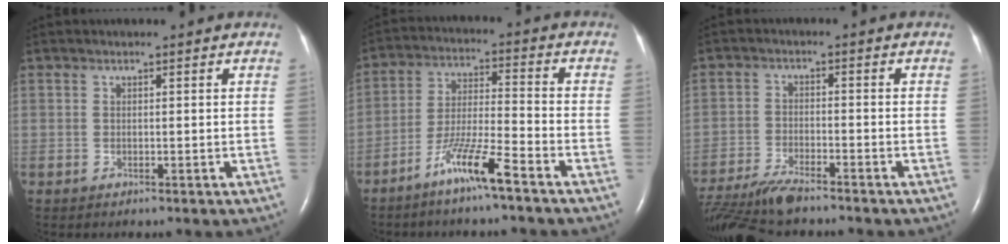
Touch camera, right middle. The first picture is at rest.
{"total": 8.6, "force": [-6.0, -0.2, 6.2], "torque": [-0.124, -0.014, -0.118]}
{"total": 10.7, "force": [-9.4, 1.1, 5.0], "torque": [-0.092, -0.024, -0.160]}